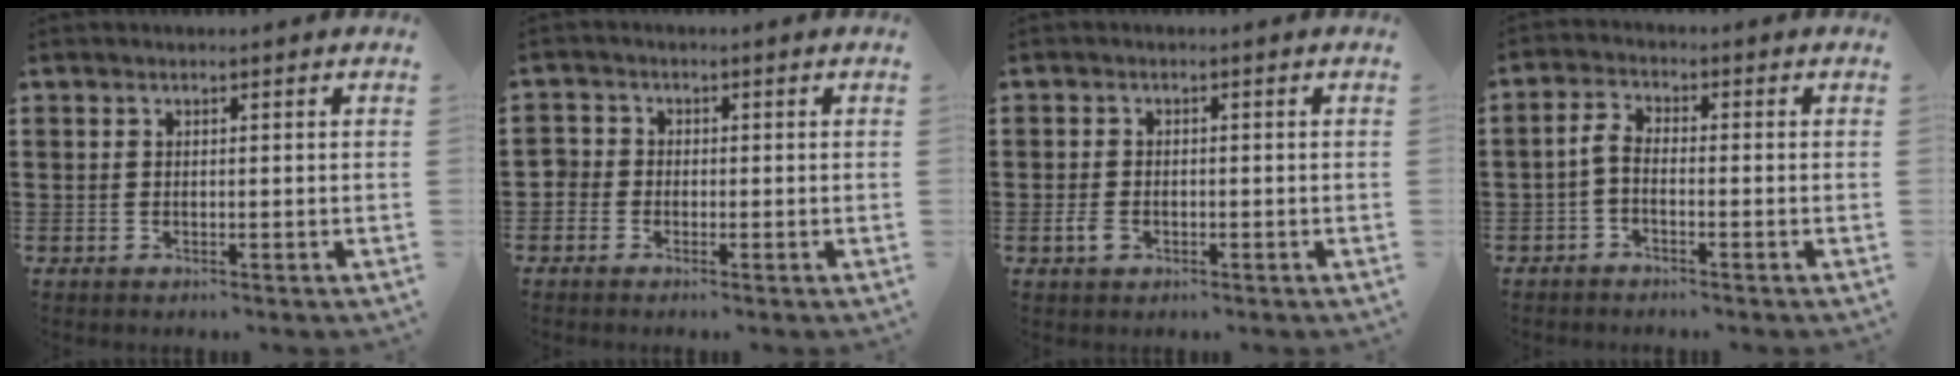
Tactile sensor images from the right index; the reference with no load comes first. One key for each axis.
{"total": 2.0, "fx": -0.9, "fy": 1.7, "fz": 0.2, "tx": -0.012, "ty": 0.006, "tz": -0.023}
{"total": 2.0, "fx": -0.9, "fy": 1.3, "fz": 1.2, "tx": -0.031, "ty": -0.002, "tz": -0.019}
{"total": 2.6, "fx": -1.2, "fy": 1.0, "fz": 2.1, "tx": -0.055, "ty": 0.002, "tz": -0.030}